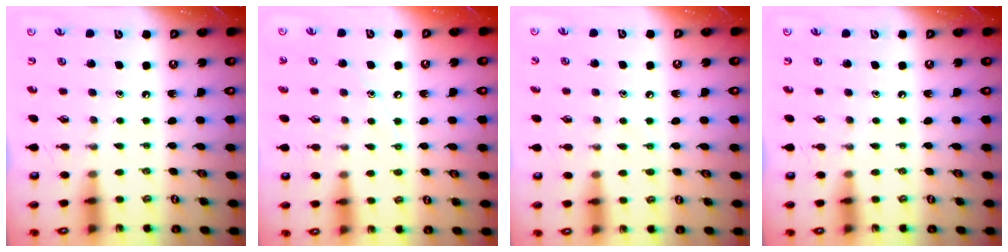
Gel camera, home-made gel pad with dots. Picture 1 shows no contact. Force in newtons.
{"total": 6.0, "press": 5.9, "slide": 0.8}
{"total": 5.4, "press": 5.3, "slide": 0.6}
{"total": 0.0}